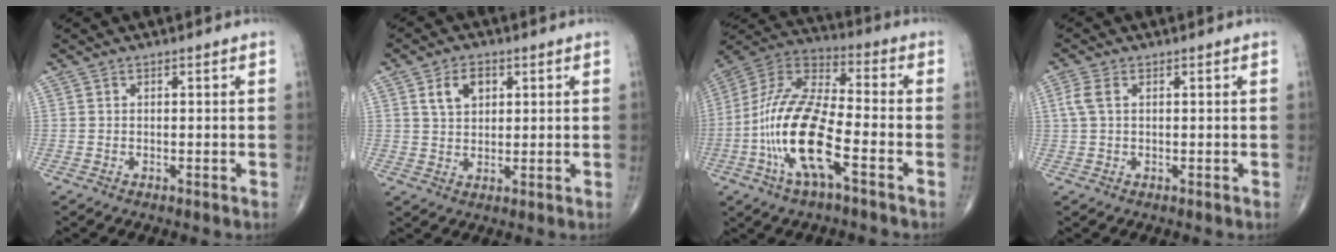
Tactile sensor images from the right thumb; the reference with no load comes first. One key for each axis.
{"total": 5.6, "fx": 2.2, "fy": 3.7, "fz": 3.5, "tx": -0.046, "ty": -0.005, "tz": 0.039}
{"total": 18.4, "fx": -5.9, "fy": 6.2, "fz": 16.2, "tx": -0.338, "ty": 0.032, "tz": -0.114}
{"total": 2.9, "fx": 0.7, "fy": 1.7, "fz": 2.3, "tx": -0.070, "ty": 0.013, "tz": 0.014}